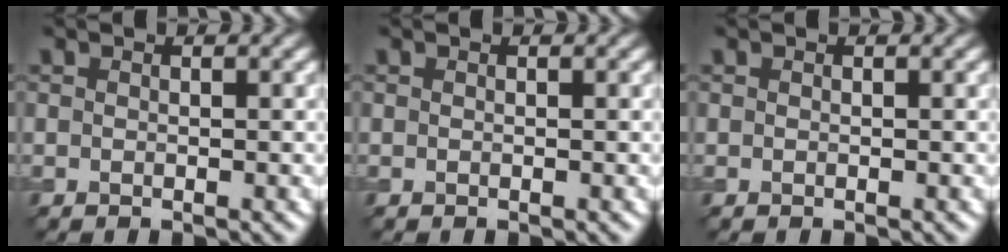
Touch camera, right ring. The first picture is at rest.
{"total": 0.0}
{"total": 0.0}